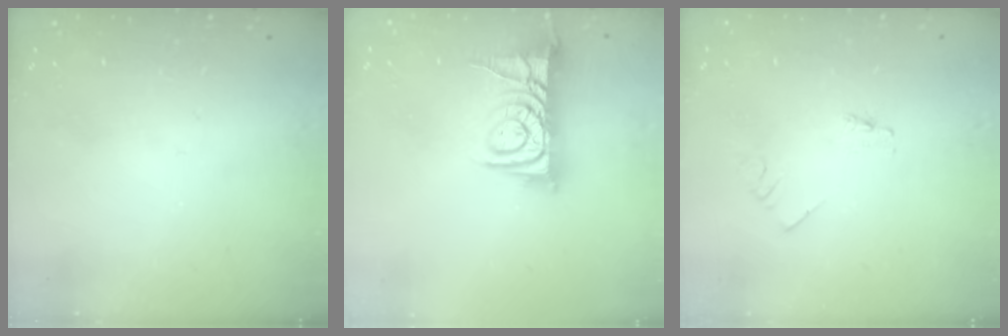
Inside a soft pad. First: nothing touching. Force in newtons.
{"total": 11.5, "press": 11.4, "slide": 1.0}
{"total": 0.0}